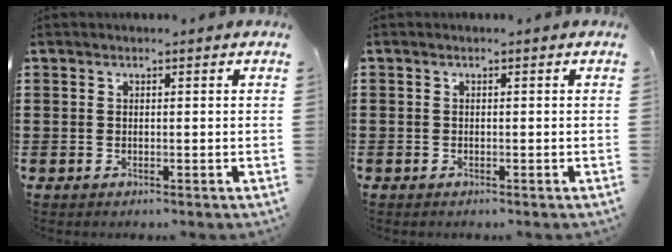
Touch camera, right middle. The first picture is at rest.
{"total": 0.6, "force": [-0.5, 0.4, 0.0], "torque": [0.000, 0.000, -0.010]}